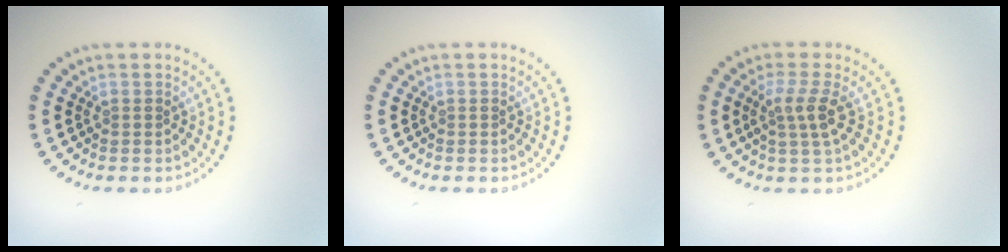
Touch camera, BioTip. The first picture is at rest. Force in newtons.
{"total": 0.0}
{"total": 2.6, "press": 2.0, "slide": 1.6}